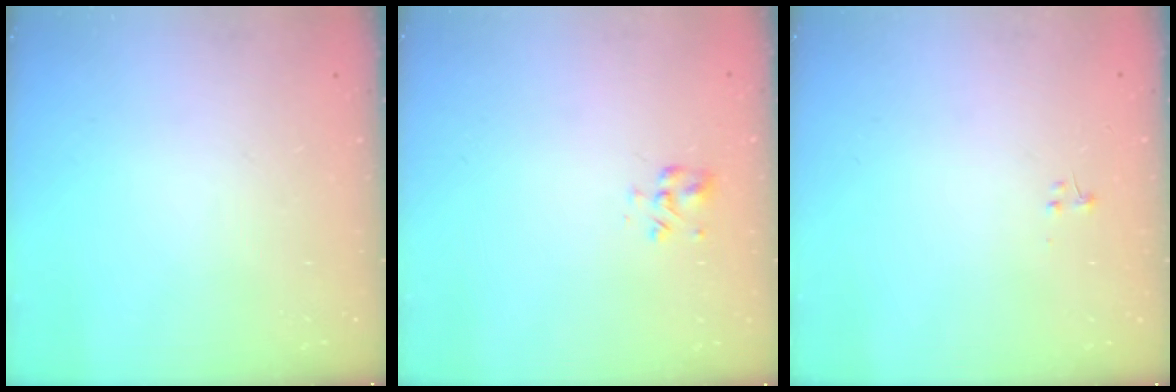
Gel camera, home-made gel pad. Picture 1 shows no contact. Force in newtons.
{"total": 3.8, "press": 3.5, "slide": 1.5}
{"total": 0.6, "press": 0.6, "slide": 0.3}